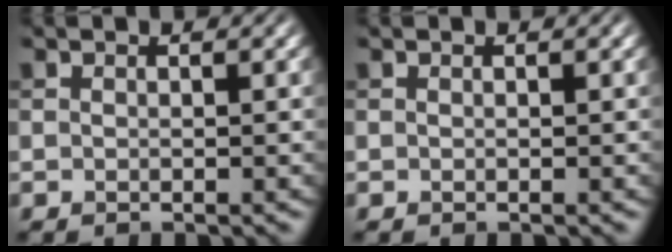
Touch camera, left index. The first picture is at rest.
{"total": 0.0}